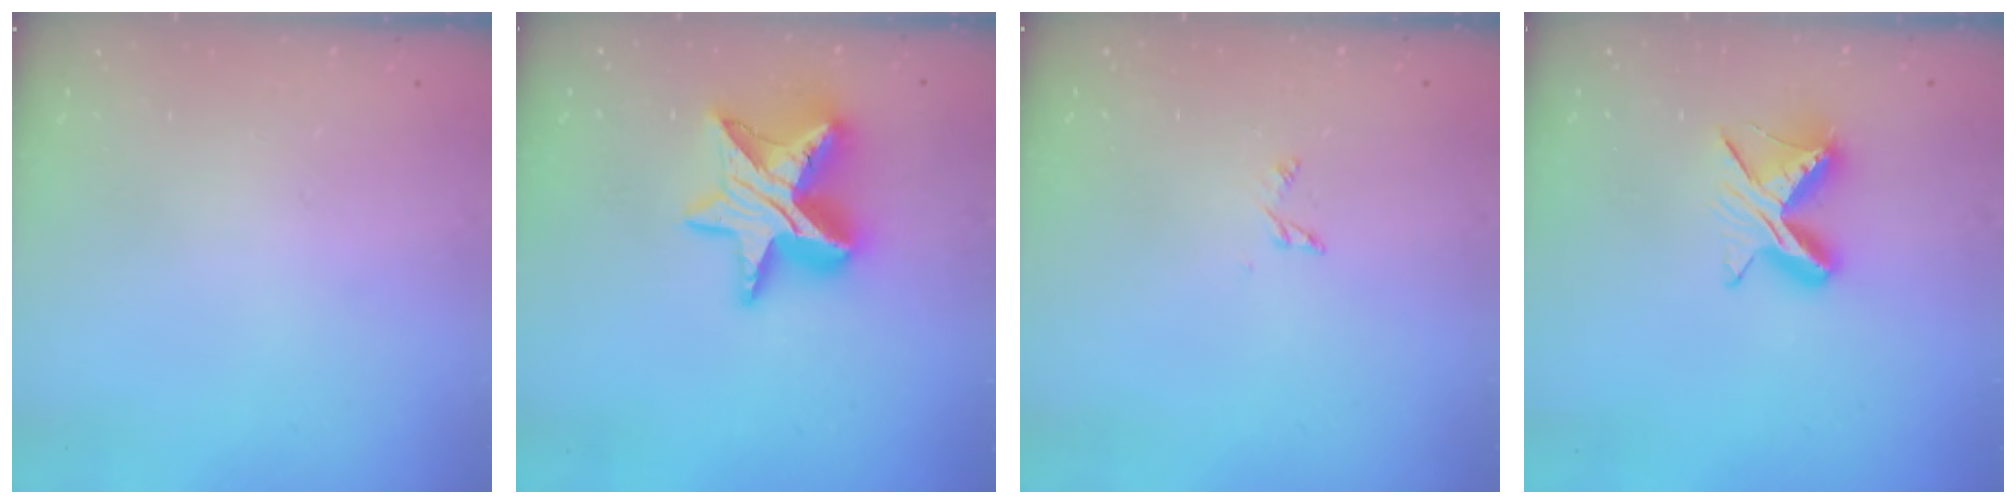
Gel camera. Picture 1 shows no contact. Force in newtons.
{"total": 17.8, "press": 17.8, "slide": 1.1}
{"total": 2.8, "press": 2.8, "slide": 0.3}
{"total": 9.2, "press": 9.2, "slide": 1.0}